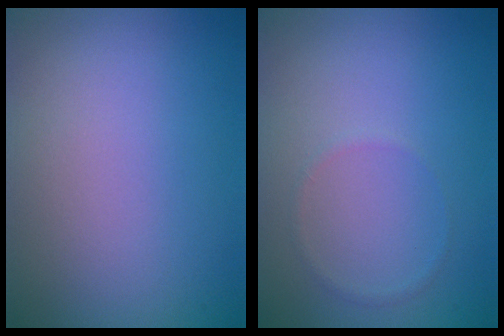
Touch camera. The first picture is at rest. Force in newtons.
{"total": 0.5, "press": 0.5, "slide": 0.1}